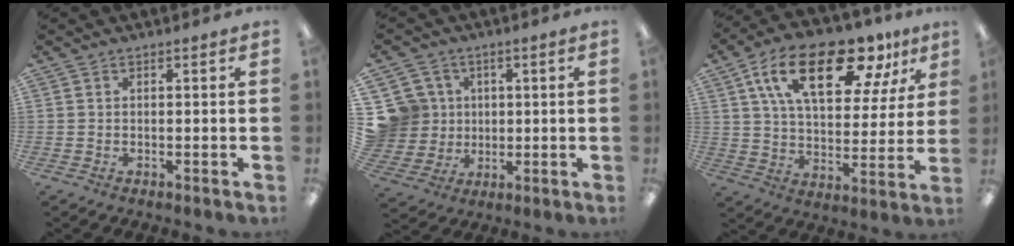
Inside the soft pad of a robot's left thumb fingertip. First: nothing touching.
{"total": 10.4, "force": [2.3, 10.0, 1.6], "torque": [-0.071, -0.002, 0.056]}
{"total": 21.9, "force": [12.1, 10.5, 14.9], "torque": [-0.244, -0.039, 0.200]}